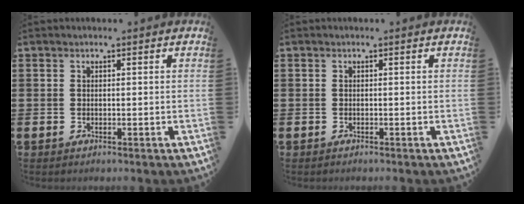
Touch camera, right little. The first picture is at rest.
{"total": 0.0}